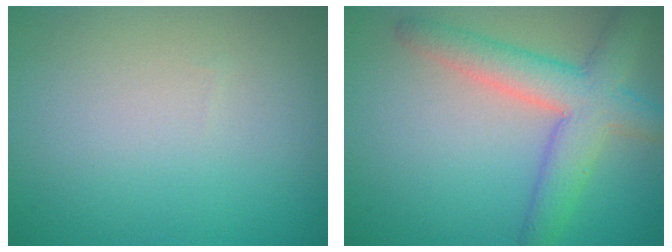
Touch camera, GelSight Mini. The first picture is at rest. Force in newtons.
{"total": 5.7, "press": 5.7, "slide": 0.4}